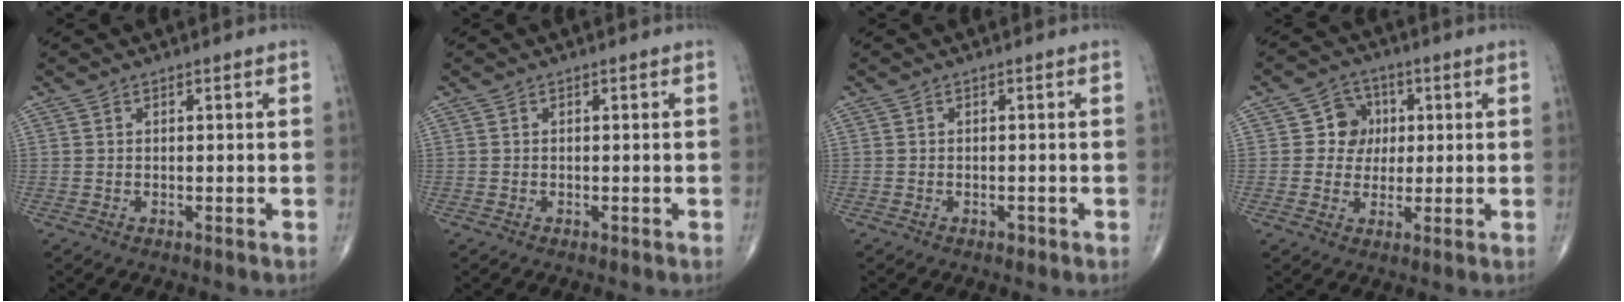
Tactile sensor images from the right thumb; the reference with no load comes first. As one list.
[{"total": 0.0}, {"total": 0.8, "force": [-0.5, 0.5, 0.3], "torque": [-0.003, 0.001, -0.010]}, {"total": 6.0, "force": [0.9, 5.6, 2.0], "torque": [0.009, 0.009, 0.008]}]